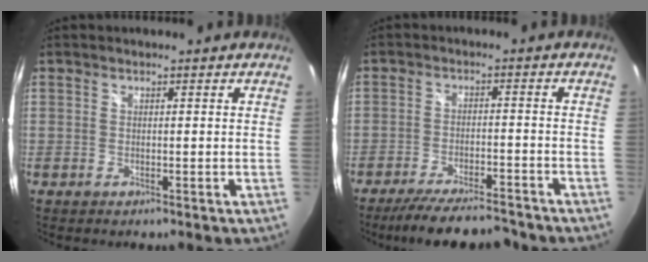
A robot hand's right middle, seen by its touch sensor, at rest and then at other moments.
{"total": 12.7, "force": [-11.2, 2.3, 5.6], "torque": [-0.117, -0.014, -0.172]}